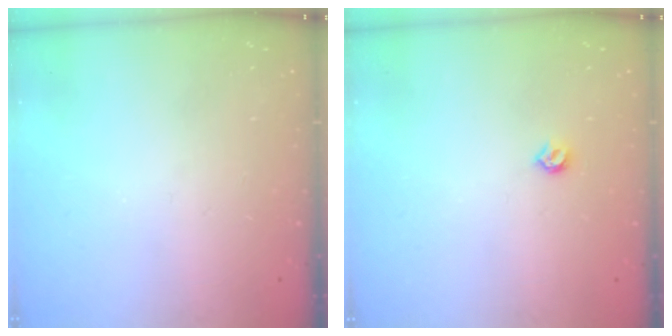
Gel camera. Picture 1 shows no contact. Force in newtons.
{"total": 4.0, "press": 3.9, "slide": 0.8}